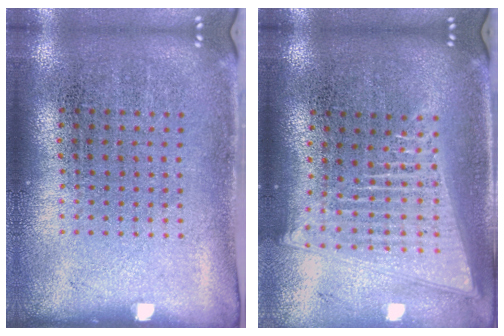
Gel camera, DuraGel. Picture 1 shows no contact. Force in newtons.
{"total": 2.1, "press": 1.8, "slide": 1.1}